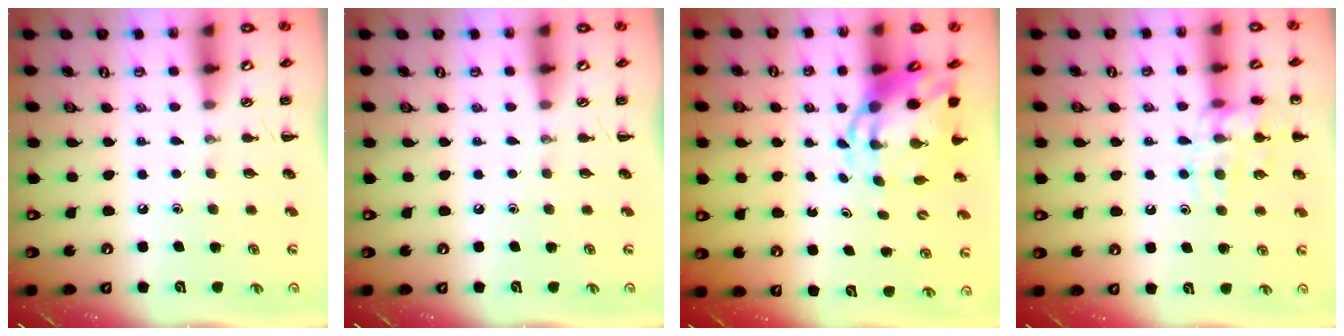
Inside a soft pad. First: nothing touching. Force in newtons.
{"total": 0.0}
{"total": 6.0, "press": 5.8, "slide": 1.5}
{"total": 13.3, "press": 13.3, "slide": 1.1}